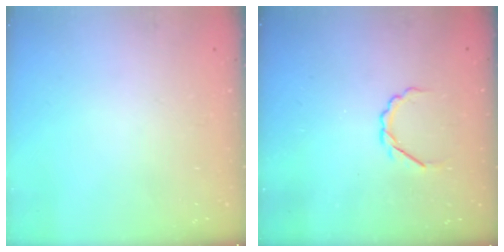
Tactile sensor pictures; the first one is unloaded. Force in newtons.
{"total": 4.2, "press": 4.1, "slide": 0.8}